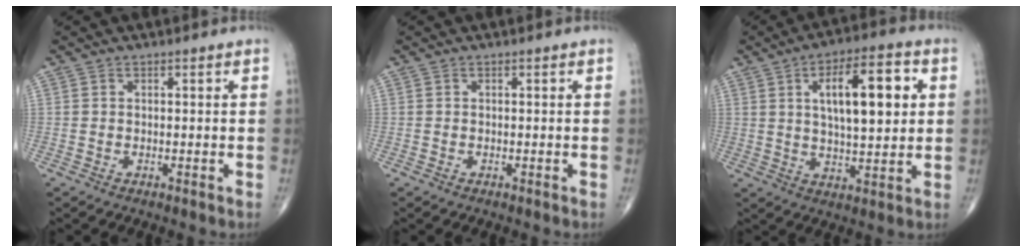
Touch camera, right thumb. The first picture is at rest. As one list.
[{"total": 0.0}, {"total": 14.4, "force": [3.7, 5.4, 12.9], "torque": [-0.180, -0.002, 0.056]}]